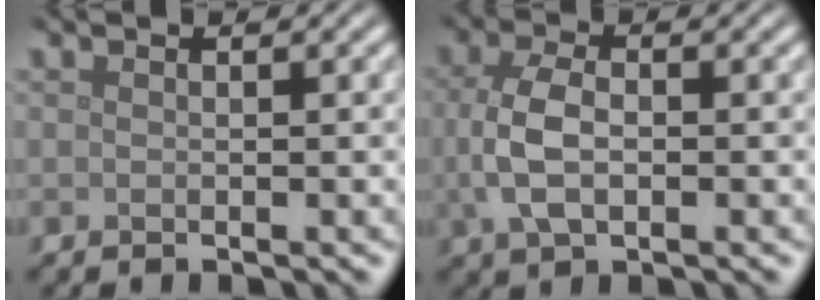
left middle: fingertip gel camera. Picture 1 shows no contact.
{"total": 4.3, "force": [-0.2, 2.5, 3.5], "torque": [-0.084, -0.001, -0.002]}